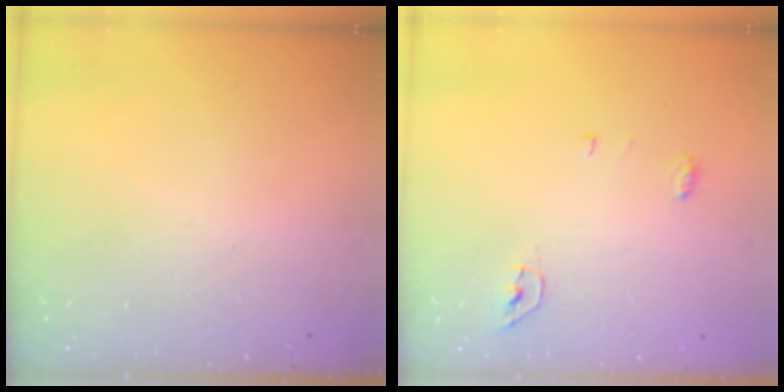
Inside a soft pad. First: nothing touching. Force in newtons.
{"total": 4.4, "press": 4.3, "slide": 0.8}